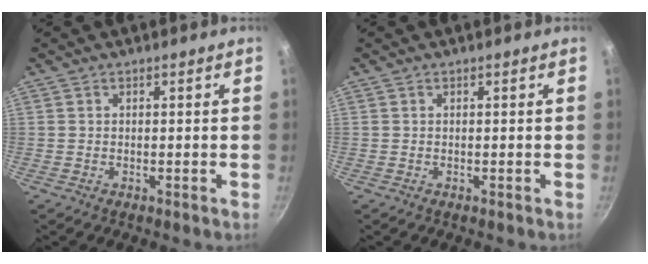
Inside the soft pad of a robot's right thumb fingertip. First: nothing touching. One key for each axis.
{"total": 0.0}